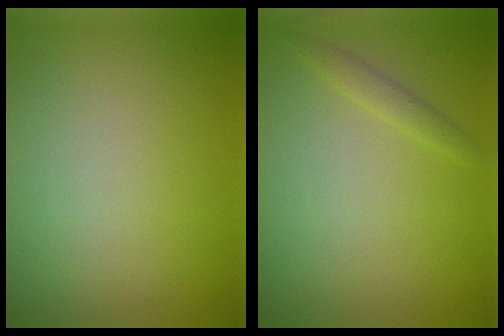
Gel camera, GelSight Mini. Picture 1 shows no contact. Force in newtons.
{"total": 1.0, "press": 1.0, "slide": 0.1}